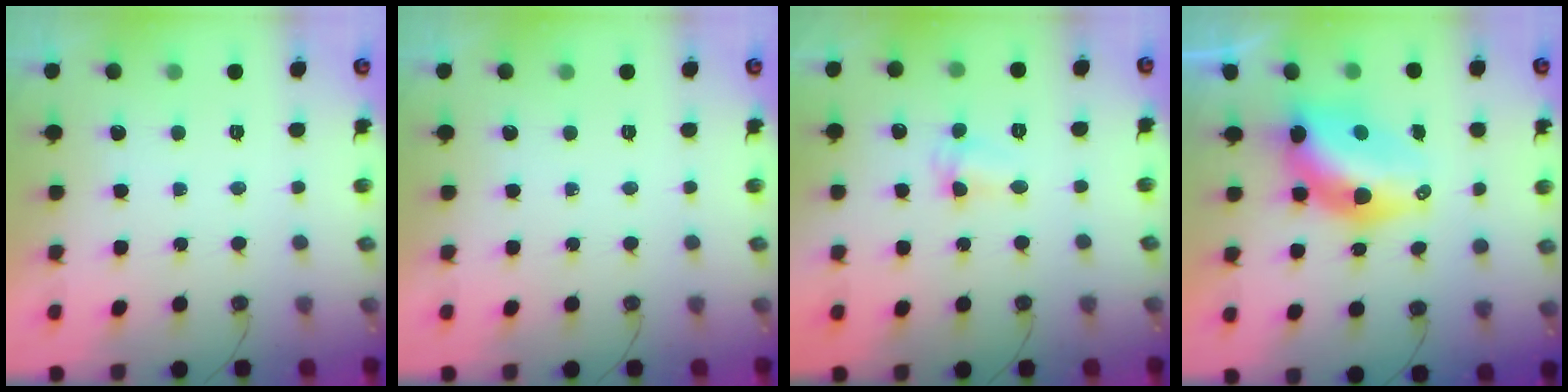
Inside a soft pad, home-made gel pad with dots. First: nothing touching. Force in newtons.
{"total": 0.0}
{"total": 2.6, "press": 2.6, "slide": 0.6}
{"total": 12.2, "press": 11.5, "slide": 4.2}